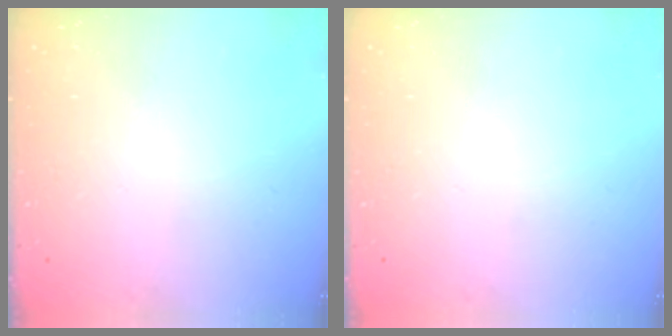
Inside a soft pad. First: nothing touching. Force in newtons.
{"total": 0.0}